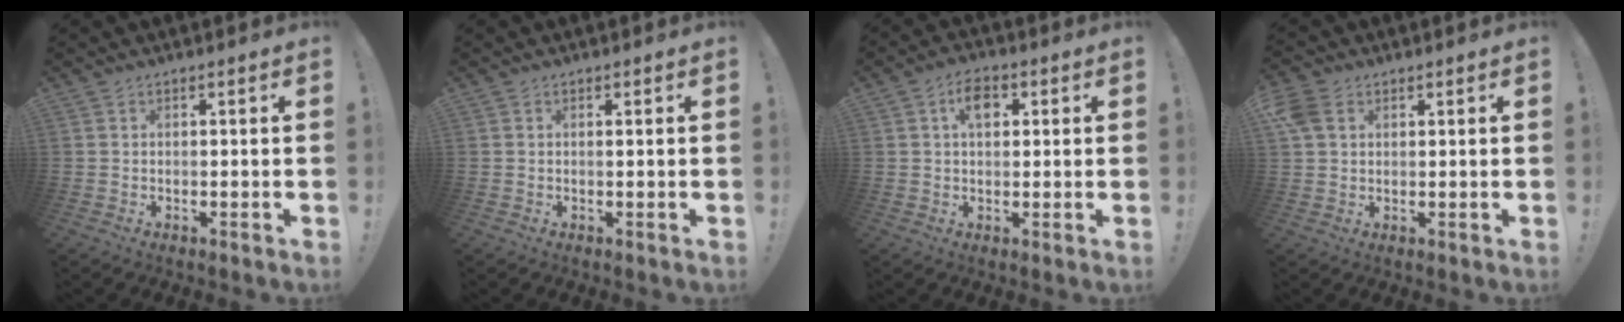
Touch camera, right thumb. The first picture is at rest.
{"total": 0.5, "force": [0.2, -0.3, 0.4], "torque": [0.002, -0.004, 0.001]}
{"total": 6.4, "force": [2.0, 3.9, 4.7], "torque": [-0.073, 0.004, 0.033]}
{"total": 6.1, "force": [2.3, 4.4, 3.5], "torque": [-0.075, 0.007, 0.050]}